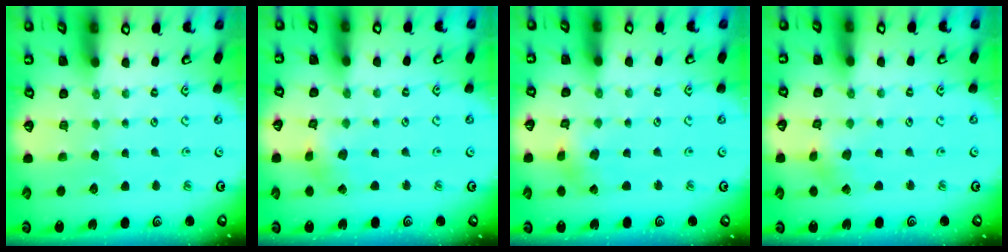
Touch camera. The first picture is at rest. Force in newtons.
{"total": 2.7, "press": 2.7, "slide": 0.3}
{"total": 2.0, "press": 1.9, "slide": 0.4}
{"total": 2.1, "press": 2.1, "slide": 0.2}